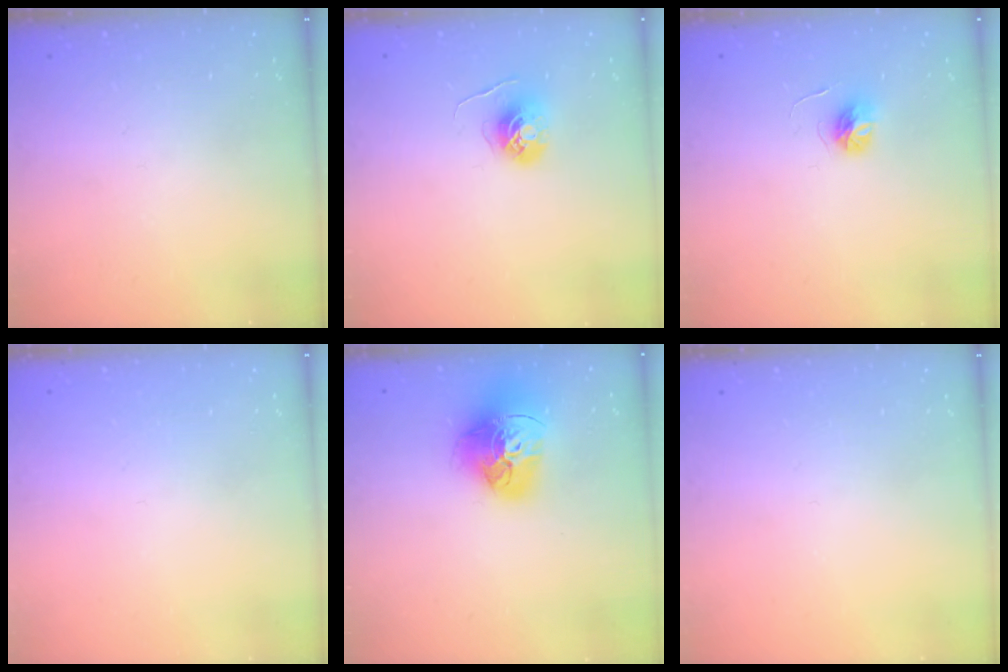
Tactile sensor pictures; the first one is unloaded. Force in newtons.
{"total": 5.9, "press": 5.9, "slide": 0.3}
{"total": 5.2, "press": 5.2, "slide": 0.6}
{"total": 0.9, "press": 0.9, "slide": 0.1}
{"total": 18.0, "press": 17.9, "slide": 1.9}
{"total": 0.0}